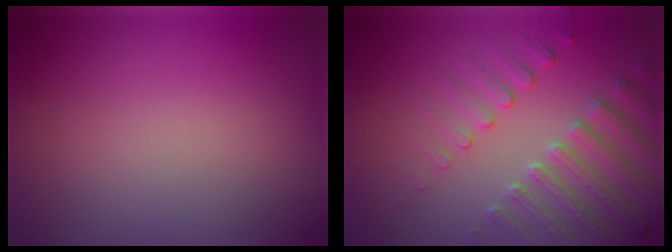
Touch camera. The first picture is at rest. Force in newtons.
{"total": 4.7, "press": 3.7, "slide": 2.8}